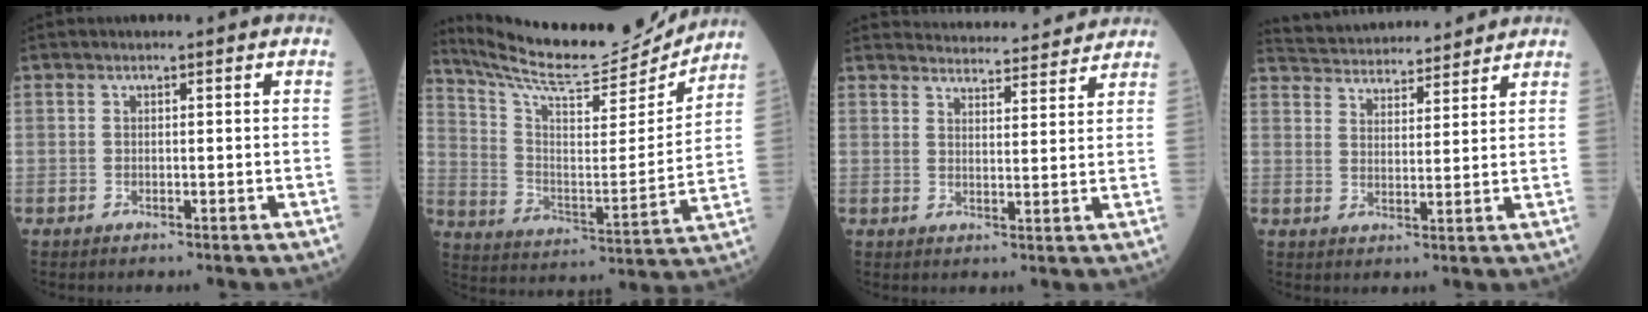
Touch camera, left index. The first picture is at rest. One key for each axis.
{"total": 19.7, "fx": 18.6, "fy": 1.7, "fz": 6.0, "tx": -0.123, "ty": -0.041, "tz": 0.288}
{"total": 12.7, "fx": 12.5, "fy": 1.5, "fz": 1.9, "tx": -0.011, "ty": 0.011, "tz": 0.149}
{"total": 13.6, "fx": 13.1, "fy": 2.4, "fz": 3.1, "tx": -0.051, "ty": 0.029, "tz": 0.197}